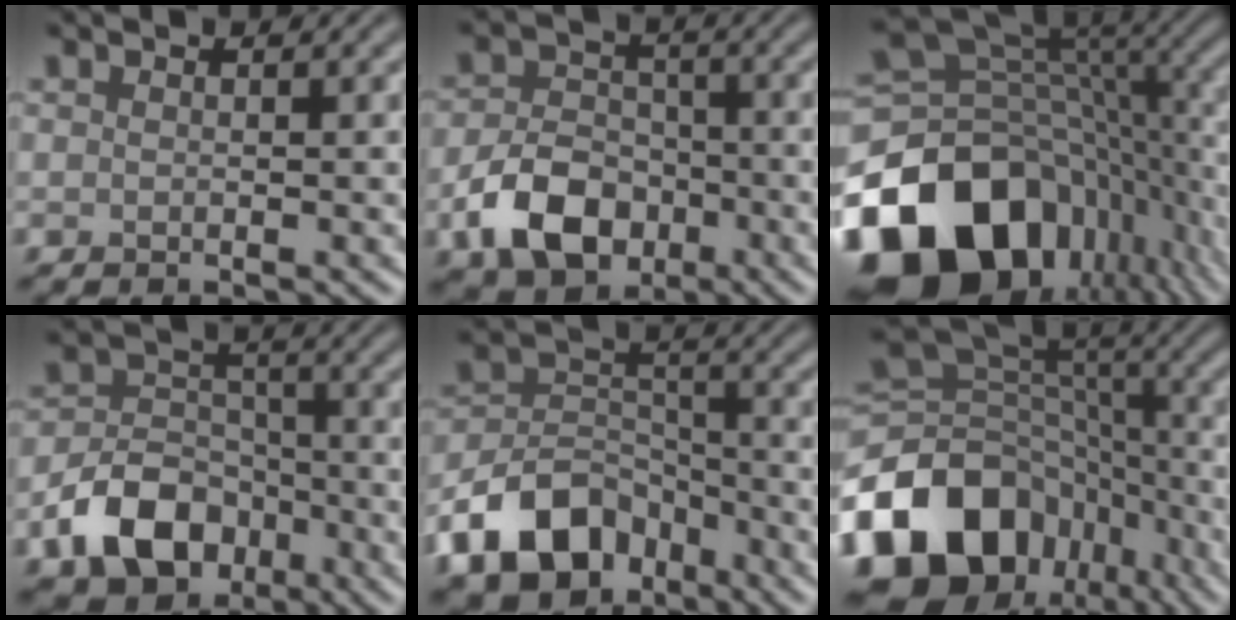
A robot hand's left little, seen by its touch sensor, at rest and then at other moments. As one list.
[{"total": 6.8, "force": [-3.0, 4.7, 3.8], "torque": [-0.074, -0.005, -0.057]}, {"total": 17.6, "force": [-7.5, 11.8, 10.6], "torque": [-0.219, -0.019, -0.130]}, {"total": 7.4, "force": [-3.8, 5.1, 3.9], "torque": [-0.068, -0.005, -0.075]}, {"total": 8.8, "force": [-5.4, 5.6, 4.2], "torque": [-0.072, -0.003, -0.110]}, {"total": 15.2, "force": [-7.7, 10.7, 7.4], "torque": [-0.171, 0.004, -0.131]}]